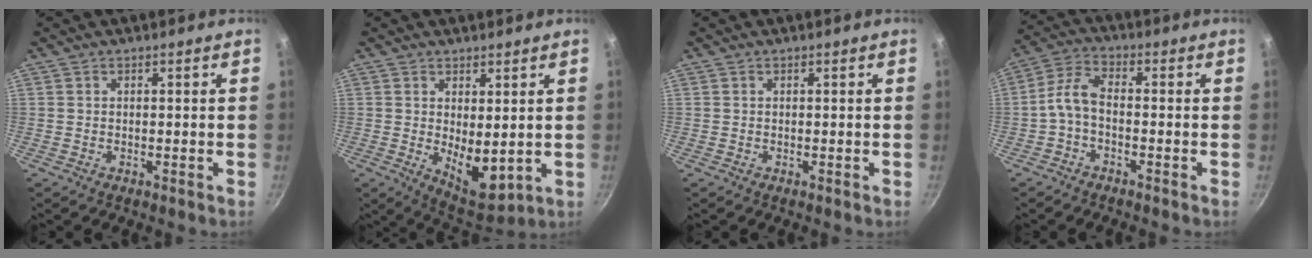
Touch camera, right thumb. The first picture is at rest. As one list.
[{"total": 8.5, "force": [0.7, 4.2, 7.4], "torque": [-0.090, -0.030, 0.029]}, {"total": 0.0}, {"total": 3.0, "force": [-1.4, 1.6, 2.1], "torque": [-0.051, 0.019, -0.036]}]